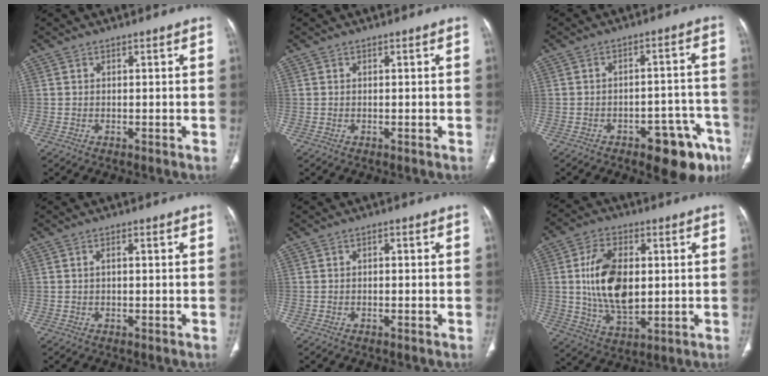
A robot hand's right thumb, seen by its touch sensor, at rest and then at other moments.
{"total": 0.0}
{"total": 12.9, "force": [-7.6, 5.7, 8.8], "torque": [-0.076, 0.048, -0.095]}
{"total": 1.3, "force": [0.1, 0.6, 1.1], "torque": [-0.024, 0.006, 0.002]}
{"total": 0.9, "force": [0.0, 0.6, 0.7], "torque": [-0.008, 0.002, -0.004]}
{"total": 14.5, "force": [1.3, 8.4, 11.7], "torque": [-0.201, -0.007, 0.029]}